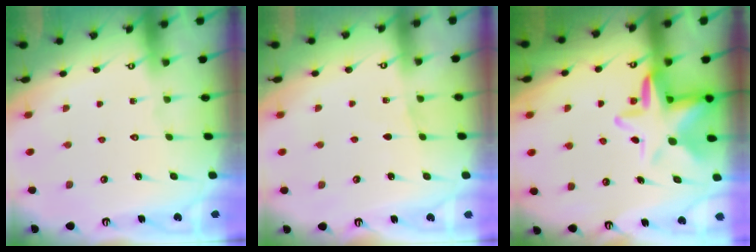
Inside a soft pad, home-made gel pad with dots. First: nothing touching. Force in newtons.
{"total": 5.0, "press": 4.4, "slide": 2.5}
{"total": 10.0, "press": 9.7, "slide": 2.3}